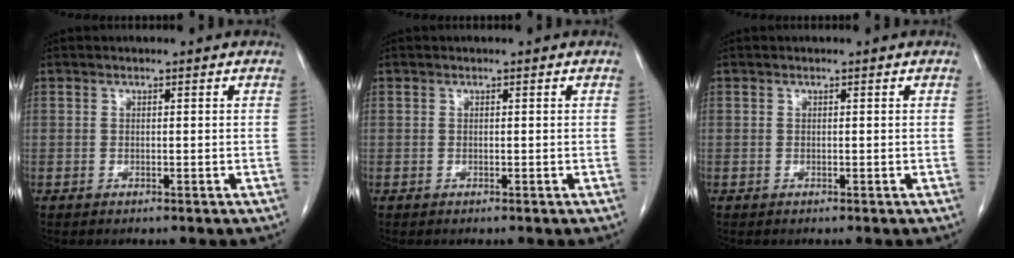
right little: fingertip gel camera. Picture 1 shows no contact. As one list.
[{"total": 0.0}, {"total": 0.0}]